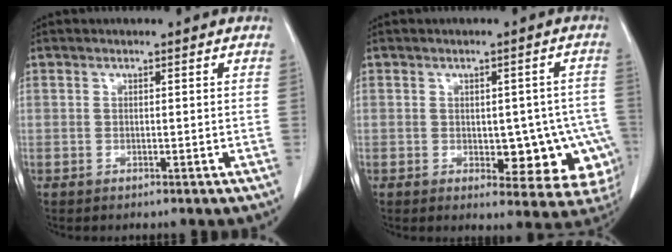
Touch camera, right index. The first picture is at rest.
{"total": 10.4, "force": [-2.4, 5.5, 8.5], "torque": [-0.076, 0.014, -0.018]}